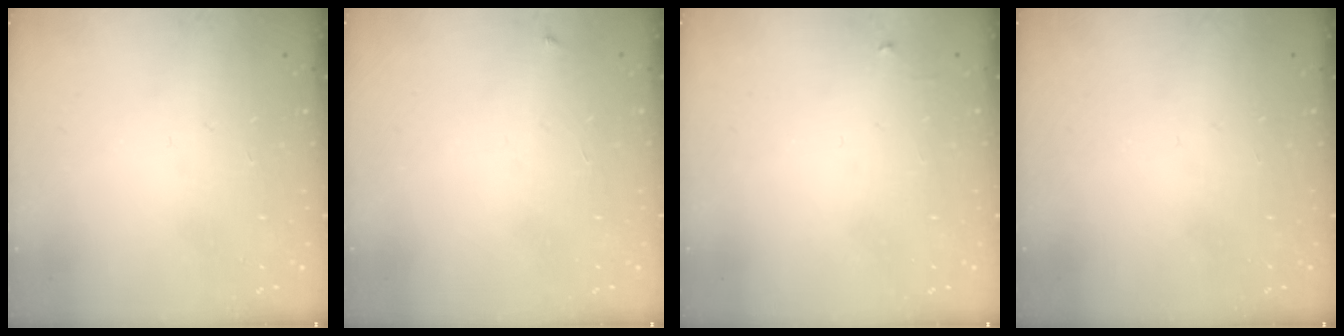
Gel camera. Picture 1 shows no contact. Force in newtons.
{"total": 2.3, "press": 2.3, "slide": 0.3}
{"total": 2.5, "press": 2.5, "slide": 0.4}
{"total": 0.0}